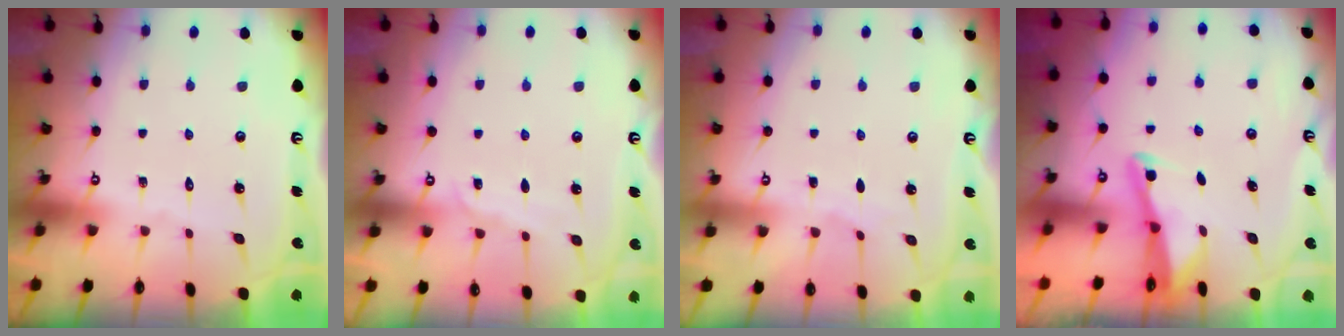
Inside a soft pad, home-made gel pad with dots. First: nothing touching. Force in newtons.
{"total": 5.8, "press": 5.8, "slide": 0.7}
{"total": 2.2, "press": 2.1, "slide": 0.3}
{"total": 2.7, "press": 2.7, "slide": 0.1}